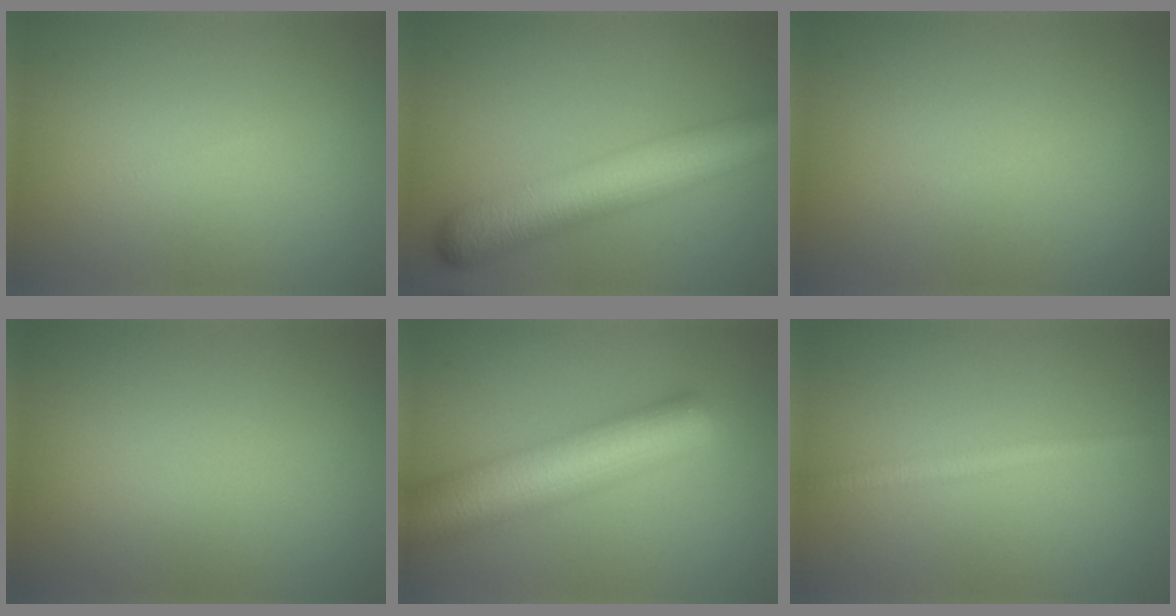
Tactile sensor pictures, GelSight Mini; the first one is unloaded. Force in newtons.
{"total": 9.1, "press": 9.1, "slide": 0.3}
{"total": 0.0}
{"total": 0.0}
{"total": 9.8, "press": 9.8, "slide": 0.3}
{"total": 1.9, "press": 1.9, "slide": 0.0}